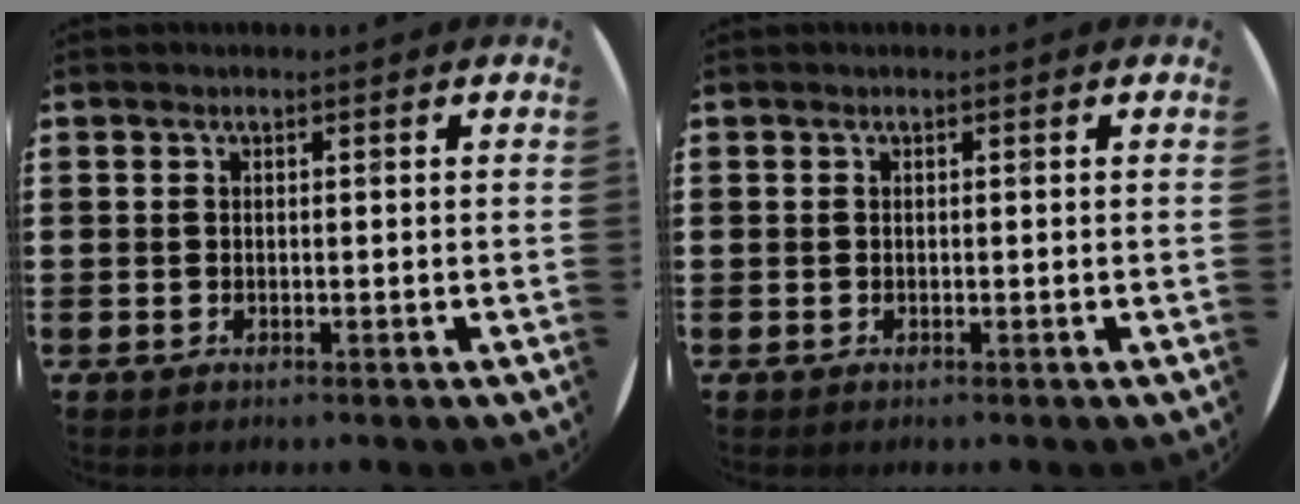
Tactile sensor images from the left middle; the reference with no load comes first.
{"total": 0.0}